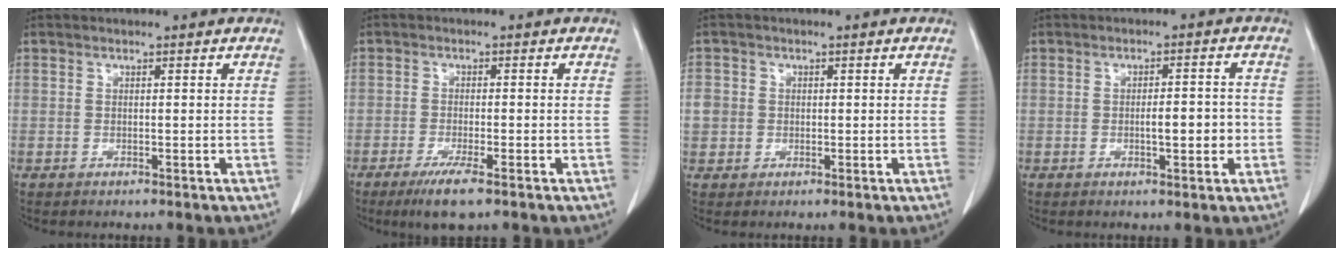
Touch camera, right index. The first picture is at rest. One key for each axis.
{"total": 4.8, "fx": -3.1, "fy": 0.5, "fz": 3.7, "tx": -0.072, "ty": -0.013, "tz": -0.050}
{"total": 3.2, "fx": 0.0, "fy": 3.1, "fz": 0.9, "tx": -0.017, "ty": 0.010, "tz": 0.002}
{"total": 4.1, "fx": -0.8, "fy": 1.1, "fz": 3.9, "tx": -0.063, "ty": 0.004, "tz": -0.005}